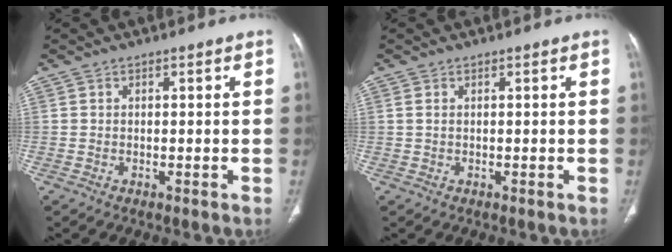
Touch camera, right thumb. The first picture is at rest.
{"total": 0.7, "force": [0.3, 0.3, 0.5], "torque": [-0.014, 0.007, 0.007]}